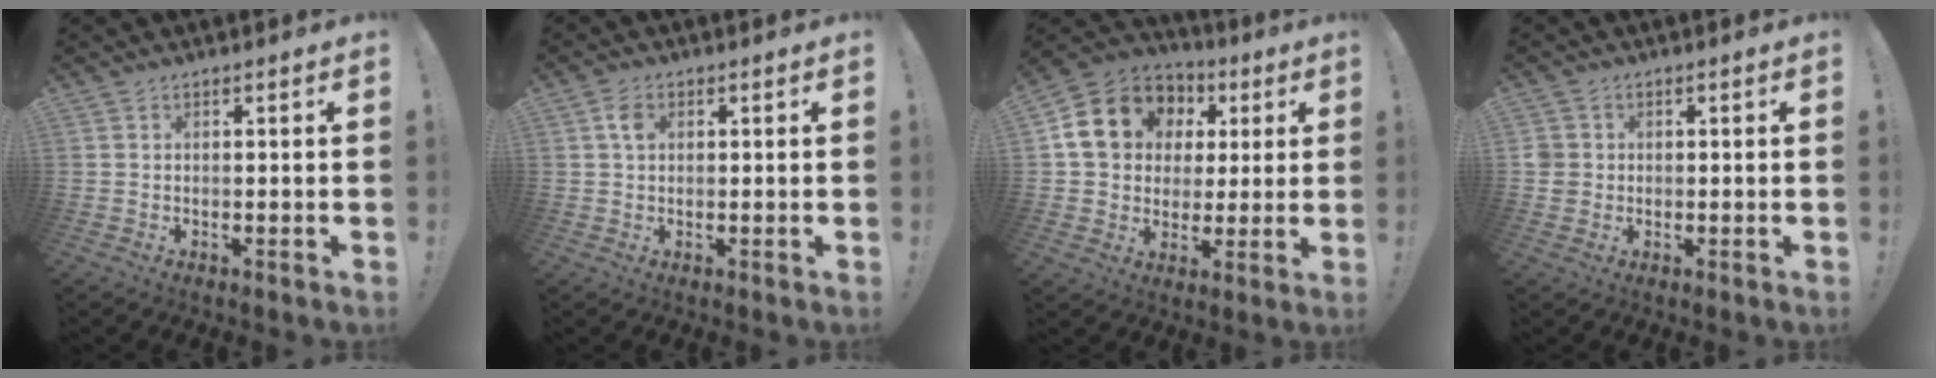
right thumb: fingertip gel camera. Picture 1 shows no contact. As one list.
[{"total": 3.3, "force": [0.9, 2.3, 2.2], "torque": [-0.033, 0.002, 0.016]}, {"total": 16.4, "force": [5.2, 13.5, 7.7], "torque": [-0.120, -0.005, 0.115]}, {"total": 3.6, "force": [0.1, 3.5, 1.1], "torque": [-0.030, 0.007, 0.004]}]